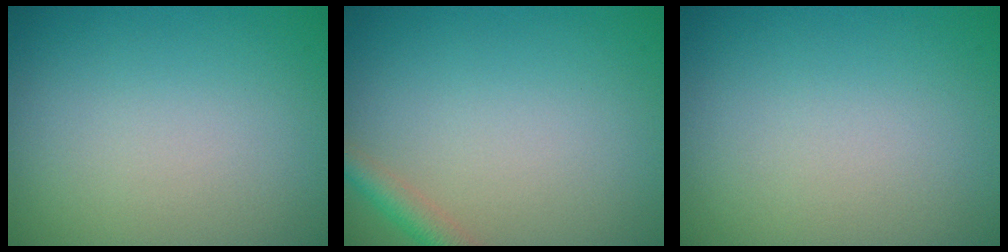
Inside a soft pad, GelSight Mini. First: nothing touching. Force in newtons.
{"total": 2.1, "press": 2.1, "slide": 0.1}
{"total": 0.0}